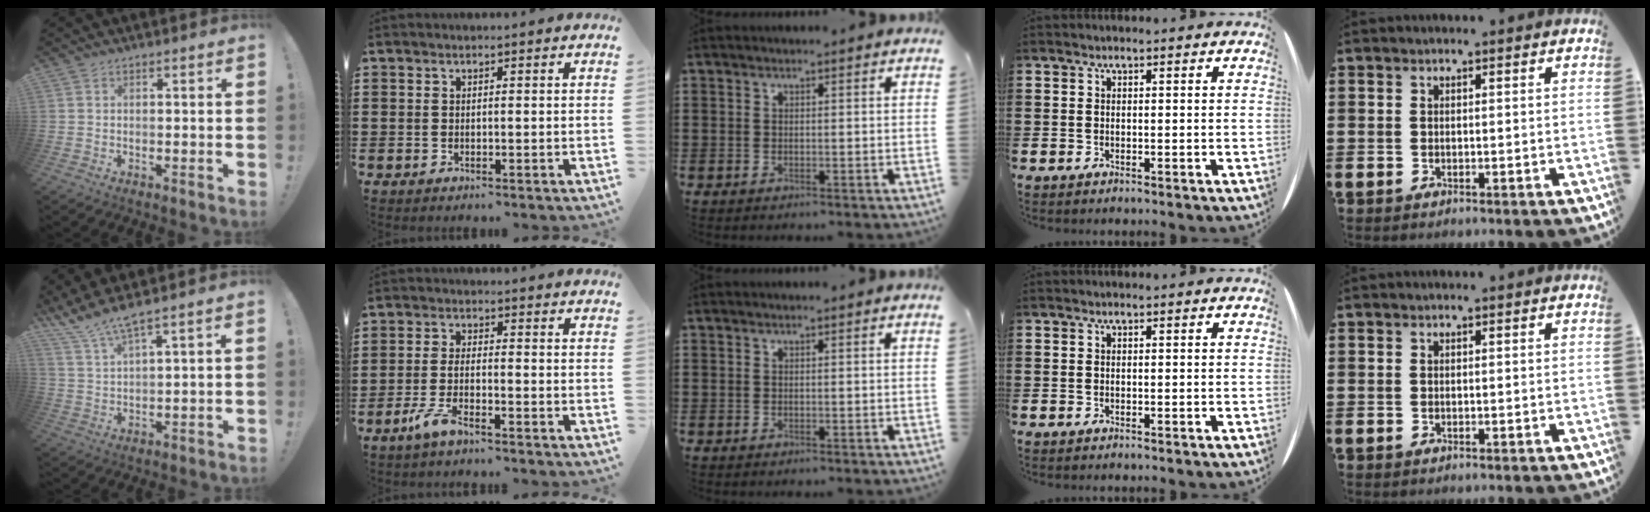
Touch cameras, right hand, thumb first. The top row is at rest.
{"thumb": {"total": 6.6, "force": [5.4, 0.1, 3.8], "torque": [-0.085, -0.030, 0.100]}, "index": {"total": 3.6, "force": [-2.5, 0.3, 2.6], "torque": [-0.065, -0.010, -0.051]}}